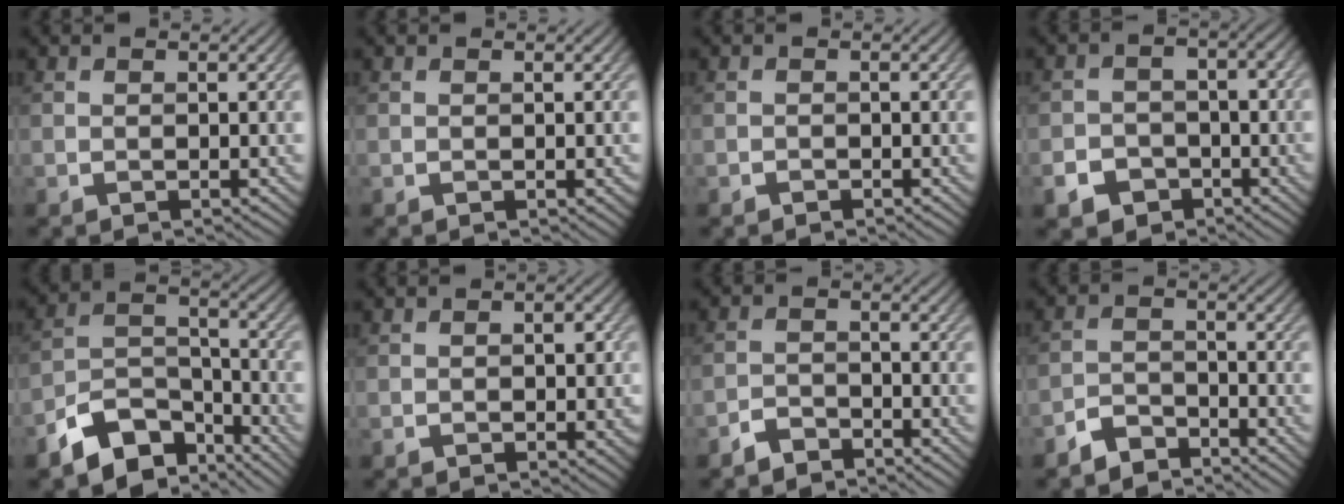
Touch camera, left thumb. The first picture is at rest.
{"total": 0.7, "force": [-0.1, 0.3, 0.6], "torque": [-0.007, -0.004, 0.001]}
{"total": 0.5, "force": [-0.5, 0.3, 0.1], "torque": [0.002, -0.002, -0.008]}
{"total": 6.7, "force": [-3.5, 5.3, 2.1], "torque": [-0.033, -0.016, -0.063]}
{"total": 10.2, "force": [-7.4, 5.0, 4.9], "torque": [-0.087, -0.014, -0.141]}
{"total": 2.8, "force": [-0.5, 1.8, 2.1], "torque": [-0.031, -0.007, -0.003]}
{"total": 3.0, "force": [-2.7, 1.0, 0.9], "torque": [-0.014, 0.003, -0.059]}
{"total": 4.1, "force": [-3.6, 1.3, 1.2], "torque": [-0.023, 0.002, -0.081]}